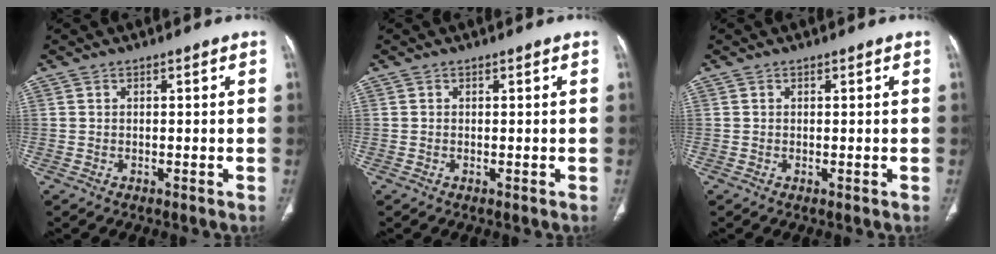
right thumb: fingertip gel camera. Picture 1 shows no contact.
{"total": 0.0}
{"total": 0.0}